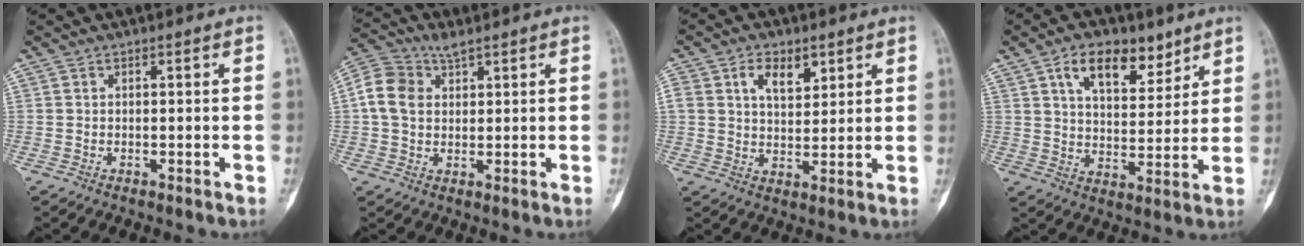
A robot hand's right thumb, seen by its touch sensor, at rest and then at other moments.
{"total": 7.4, "force": [2.7, 5.1, 4.7], "torque": [-0.100, 0.020, 0.051]}
{"total": 7.6, "force": [3.6, 4.6, 4.8], "torque": [-0.062, -0.014, 0.064]}
{"total": 11.8, "force": [6.9, 6.4, 7.2], "torque": [-0.087, -0.034, 0.117]}